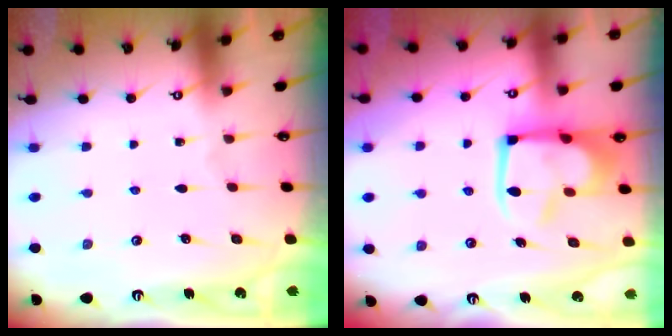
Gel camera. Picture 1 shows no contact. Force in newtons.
{"total": 7.6, "press": 7.5, "slide": 1.2}